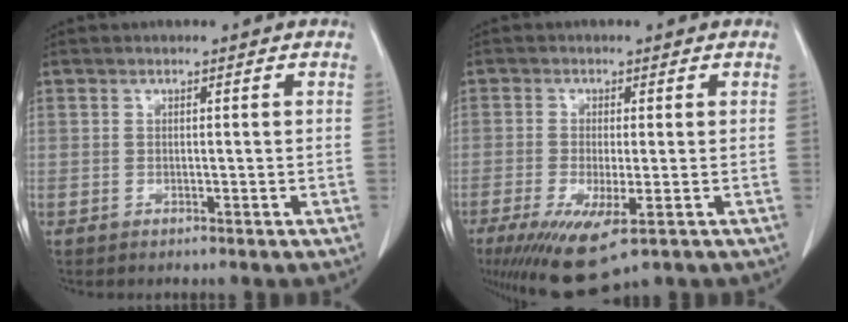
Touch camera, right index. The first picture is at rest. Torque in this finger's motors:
{"motor_torque": [1.46, -0.68, 0.71, 0.20]}